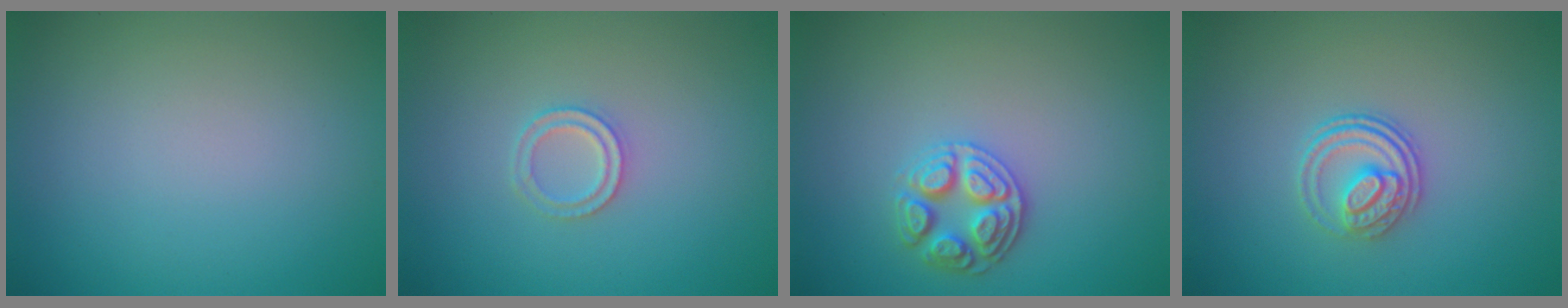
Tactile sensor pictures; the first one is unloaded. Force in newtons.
{"total": 1.7, "press": 1.6, "slide": 0.4}
{"total": 3.1, "press": 2.9, "slide": 0.9}
{"total": 2.9, "press": 2.4, "slide": 1.6}